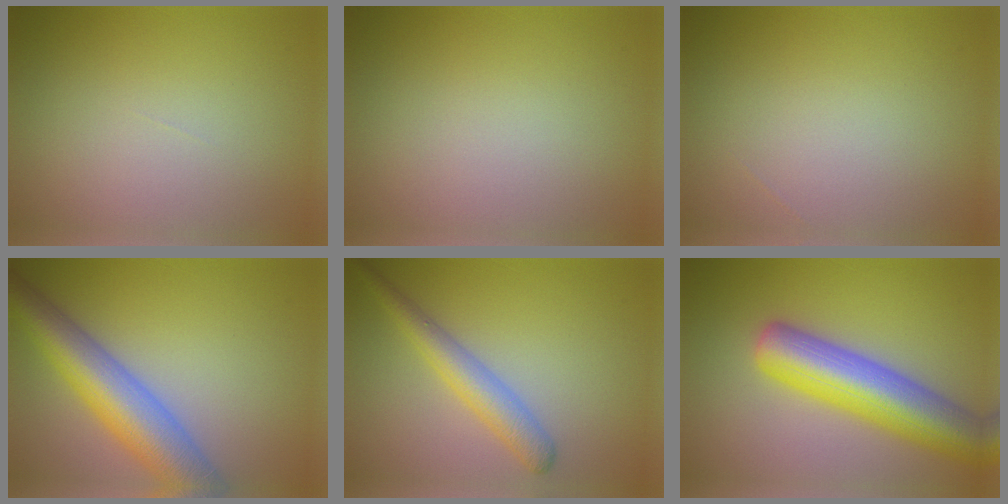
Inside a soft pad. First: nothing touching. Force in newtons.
{"total": 0.0}
{"total": 0.0}
{"total": 8.4, "press": 8.4, "slide": 0.4}
{"total": 3.5, "press": 3.5, "slide": 0.0}
{"total": 9.1, "press": 9.1, "slide": 0.6}